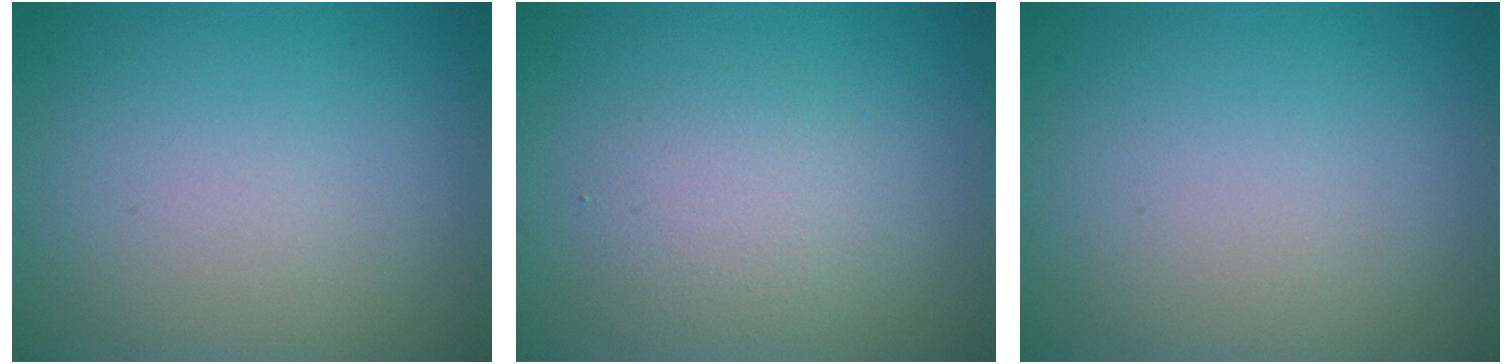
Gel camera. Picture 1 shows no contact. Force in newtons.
{"total": 2.3, "press": 2.3, "slide": 0.2}
{"total": 0.0}